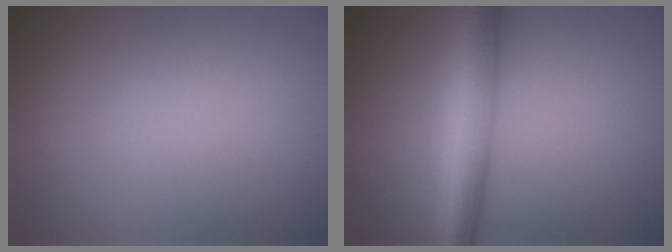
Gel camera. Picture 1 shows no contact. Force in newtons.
{"total": 6.4, "press": 6.4, "slide": 0.2}